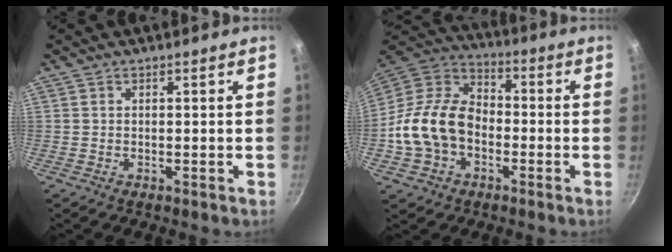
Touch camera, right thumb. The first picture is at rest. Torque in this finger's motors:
{"motor_torque": [0.02, 0.84, 0.95, -1.06, 0.39]}